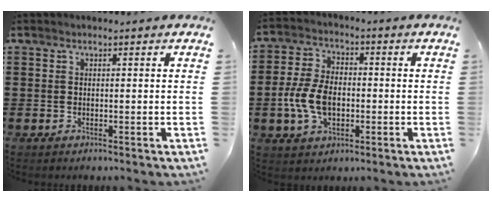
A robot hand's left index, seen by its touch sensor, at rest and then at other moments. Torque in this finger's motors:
{"motor_torque": [0.73, 0.15, 0.81, 0.16]}